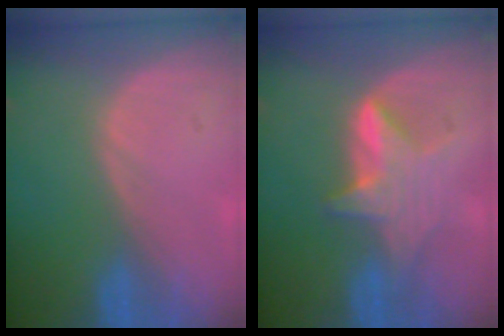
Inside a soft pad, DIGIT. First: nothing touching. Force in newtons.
{"total": 5.8, "press": 5.6, "slide": 1.5}